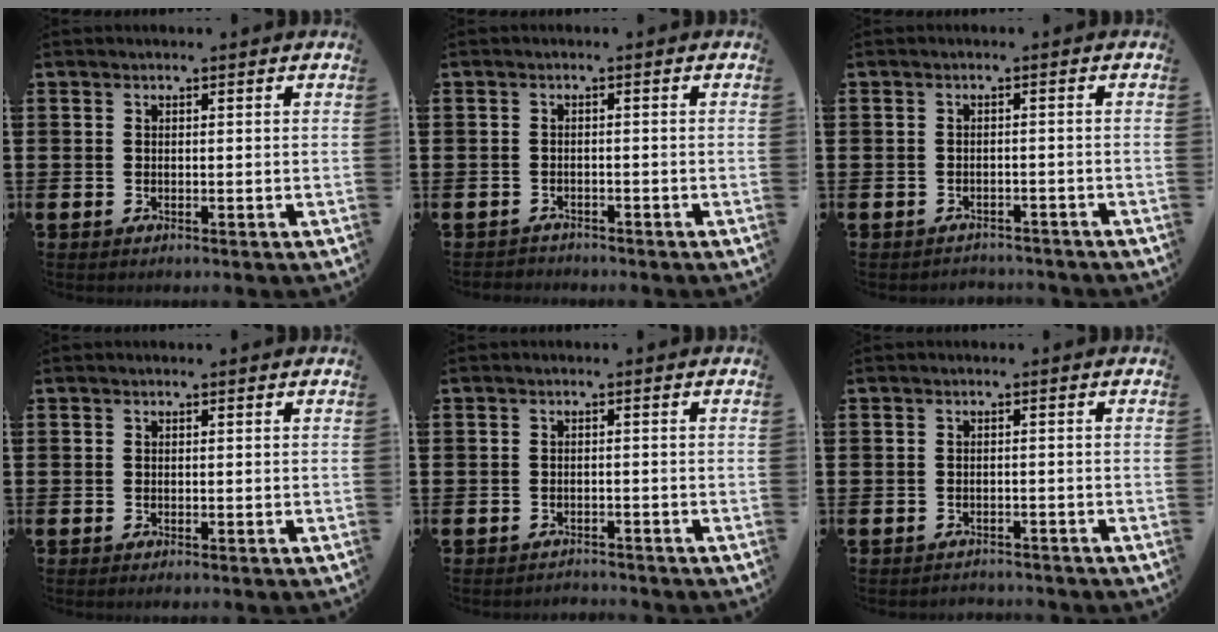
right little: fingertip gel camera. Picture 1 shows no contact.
{"total": 1.0, "force": [-1.0, 0.2, -0.1], "torque": [0.000, 0.002, -0.022]}
{"total": 1.1, "force": [-1.1, 0.1, -0.1], "torque": [-0.003, 0.003, -0.025]}
{"total": 0.0}
{"total": 1.2, "force": [-1.1, 0.0, -0.2], "torque": [0.000, 0.005, -0.025]}
{"total": 1.0, "force": [-1.0, 0.1, -0.1], "torque": [-0.002, 0.003, -0.022]}